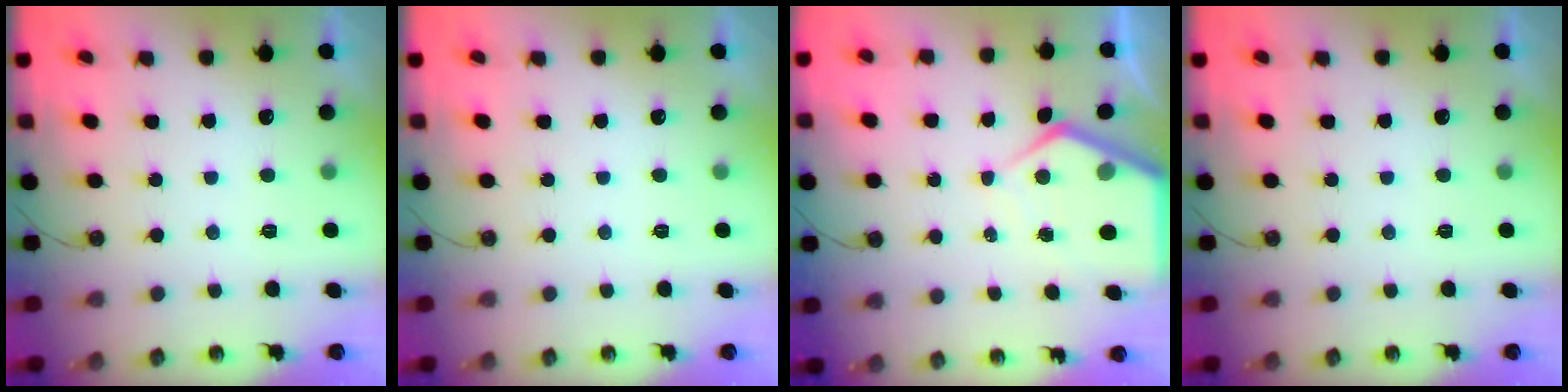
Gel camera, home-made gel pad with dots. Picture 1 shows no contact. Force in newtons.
{"total": 0.0}
{"total": 6.9, "press": 6.8, "slide": 0.6}
{"total": 0.0}